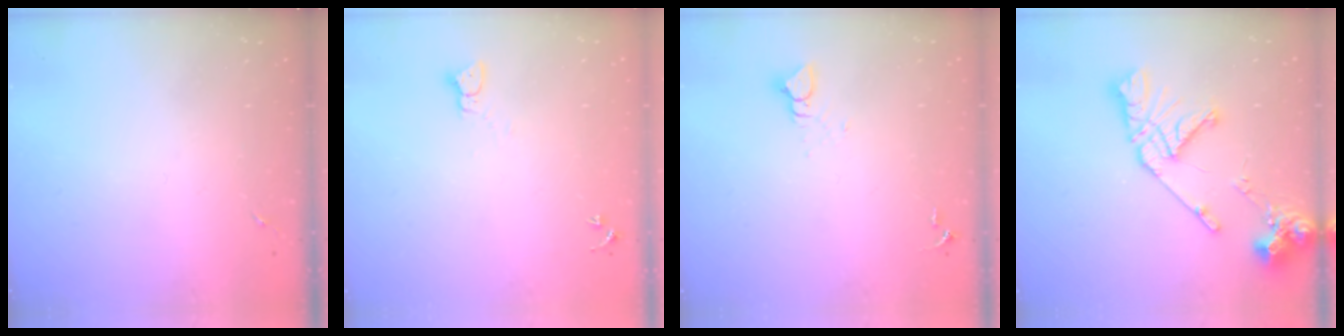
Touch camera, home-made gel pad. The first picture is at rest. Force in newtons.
{"total": 2.3, "press": 2.3, "slide": 0.3}
{"total": 3.9, "press": 3.9, "slide": 0.4}
{"total": 16.1, "press": 16.0, "slide": 2.0}